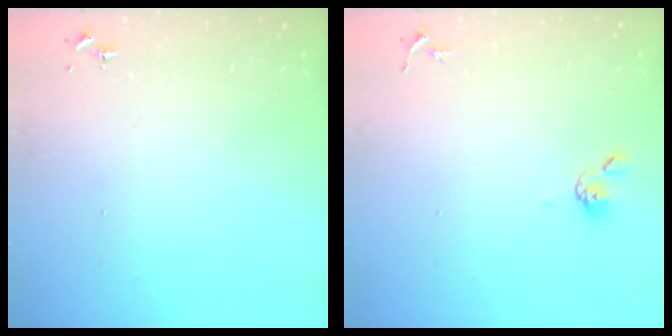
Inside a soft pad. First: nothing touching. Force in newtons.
{"total": 4.4, "press": 4.3, "slide": 0.8}